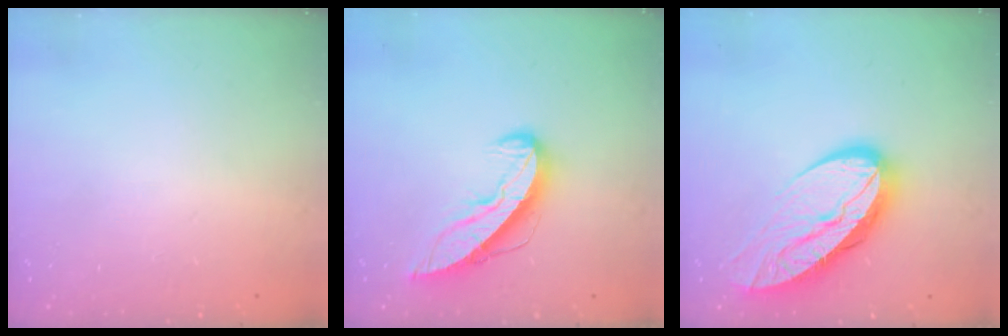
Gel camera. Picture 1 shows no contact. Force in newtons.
{"total": 9.3, "press": 9.3, "slide": 0.9}
{"total": 14.7, "press": 14.6, "slide": 1.4}